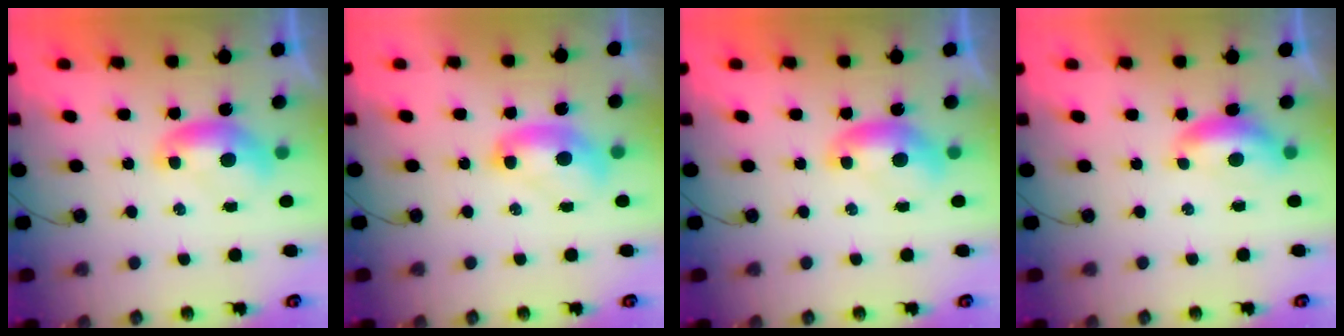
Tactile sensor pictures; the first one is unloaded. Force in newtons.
{"total": 2.0, "press": 2.0, "slide": 0.2}
{"total": 0.0}
{"total": 0.6, "press": 0.0, "slide": 0.6}